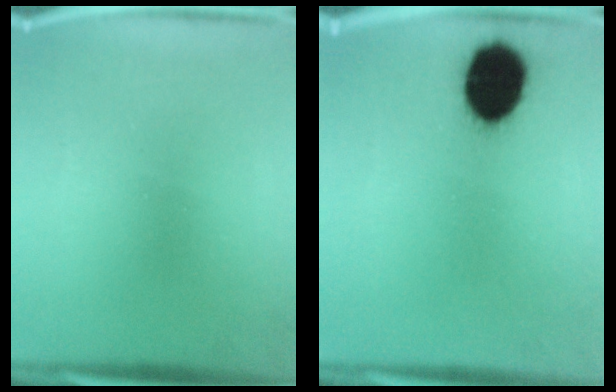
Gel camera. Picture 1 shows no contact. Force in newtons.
{"total": 13.9}